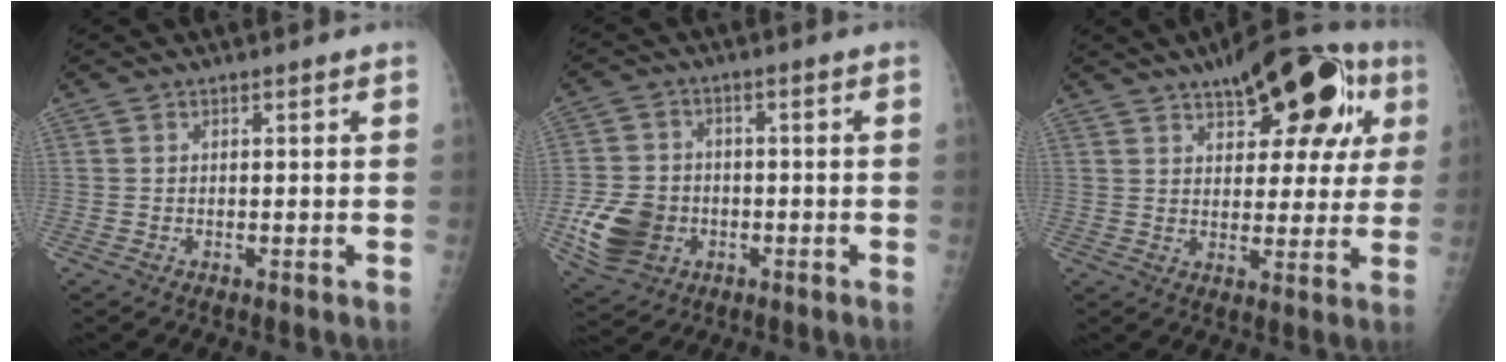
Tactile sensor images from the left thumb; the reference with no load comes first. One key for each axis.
{"total": 10.7, "fx": -2.9, "fy": 8.6, "fz": 5.7, "tx": -0.096, "ty": 0.008, "tz": -0.049}
{"total": 19.8, "fx": 9.2, "fy": 9.2, "fz": 14.9, "tx": -0.163, "ty": 0.005, "tz": 0.126}